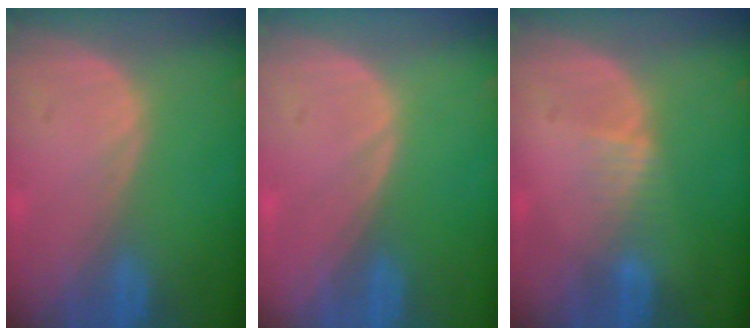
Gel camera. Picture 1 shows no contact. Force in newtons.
{"total": 0.0}
{"total": 1.9, "press": 1.9, "slide": 0.2}